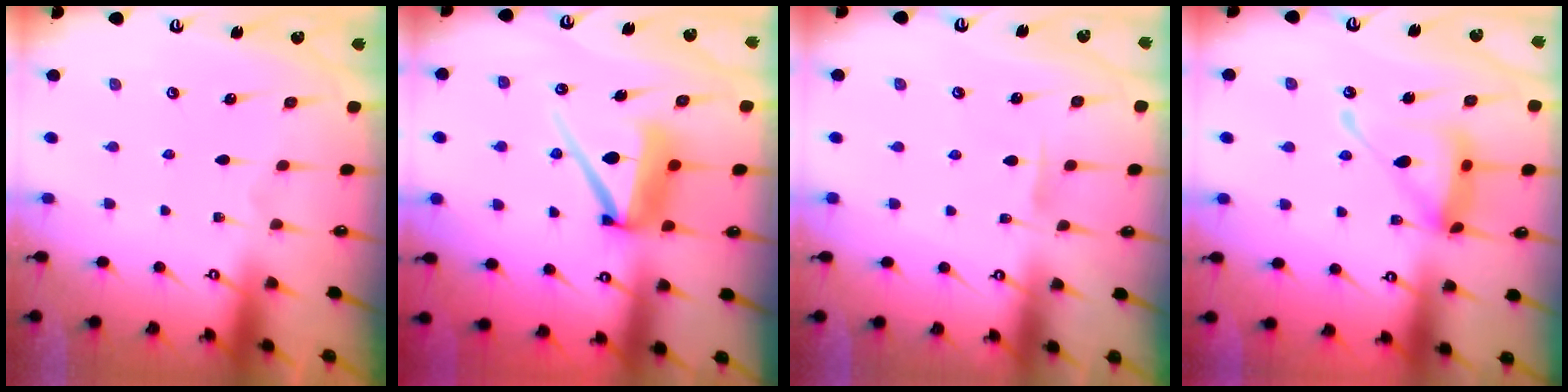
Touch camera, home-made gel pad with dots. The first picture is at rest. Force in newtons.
{"total": 11.4, "press": 11.4, "slide": 1.3}
{"total": 3.0, "press": 3.0, "slide": 0.4}
{"total": 14.4, "press": 14.4, "slide": 1.3}